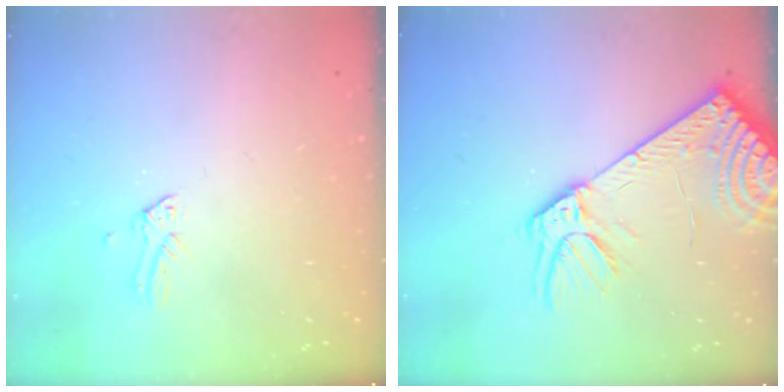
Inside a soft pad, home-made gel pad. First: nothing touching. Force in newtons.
{"total": 14.5, "press": 14.1, "slide": 3.3}